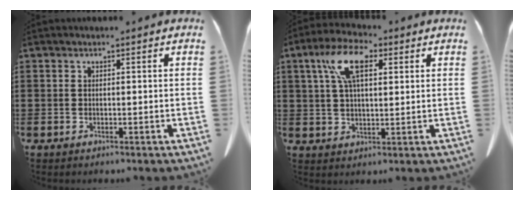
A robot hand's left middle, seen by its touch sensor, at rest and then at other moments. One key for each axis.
{"total": 9.0, "fx": 3.6, "fy": 4.0, "fz": 7.1, "tx": -0.157, "ty": 0.012, "tz": 0.063}